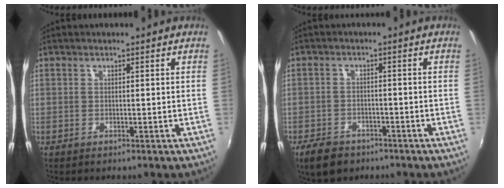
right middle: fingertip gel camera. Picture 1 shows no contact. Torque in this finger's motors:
{"motor_torque": [0.57, -0.51, 0.05, 0.02]}